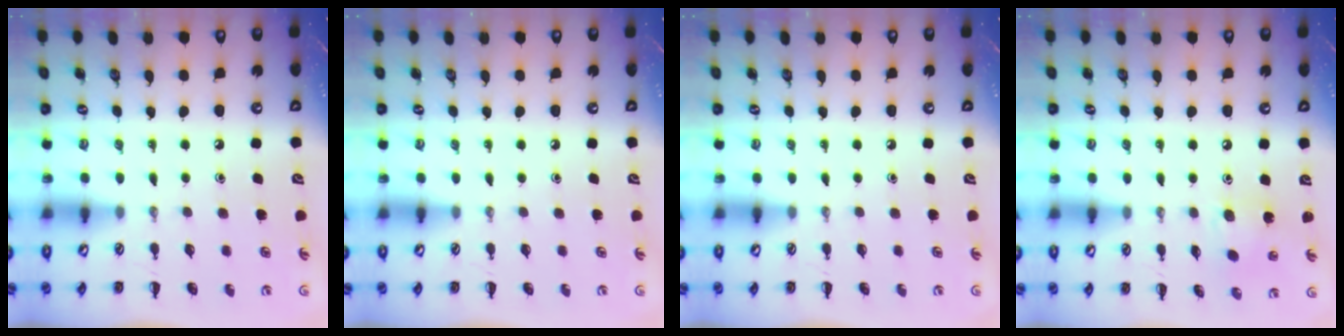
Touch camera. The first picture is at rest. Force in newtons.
{"total": 0.0}
{"total": 0.0}
{"total": 6.3, "press": 6.3, "slide": 0.7}